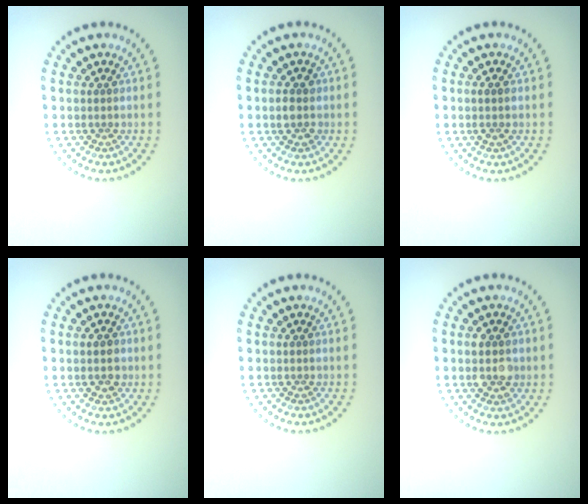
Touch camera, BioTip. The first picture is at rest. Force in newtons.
{"total": 1.6, "press": 1.5, "slide": 0.2}
{"total": 1.1, "press": 1.0, "slide": 0.5}
{"total": 2.1, "press": 2.1, "slide": 0.1}
{"total": 0.0}
{"total": 2.4, "press": 2.4, "slide": 0.2}